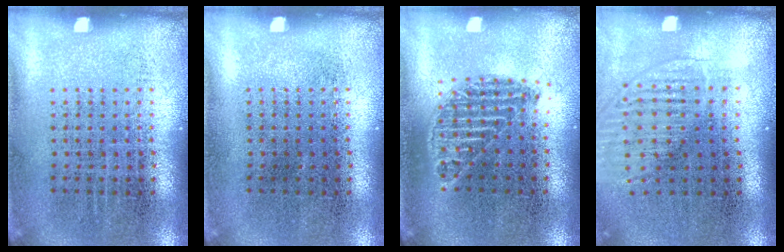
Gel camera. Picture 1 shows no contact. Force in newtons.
{"total": 0.0}
{"total": 1.2, "press": 1.1, "slide": 0.4}
{"total": 1.3, "press": 1.1, "slide": 0.7}